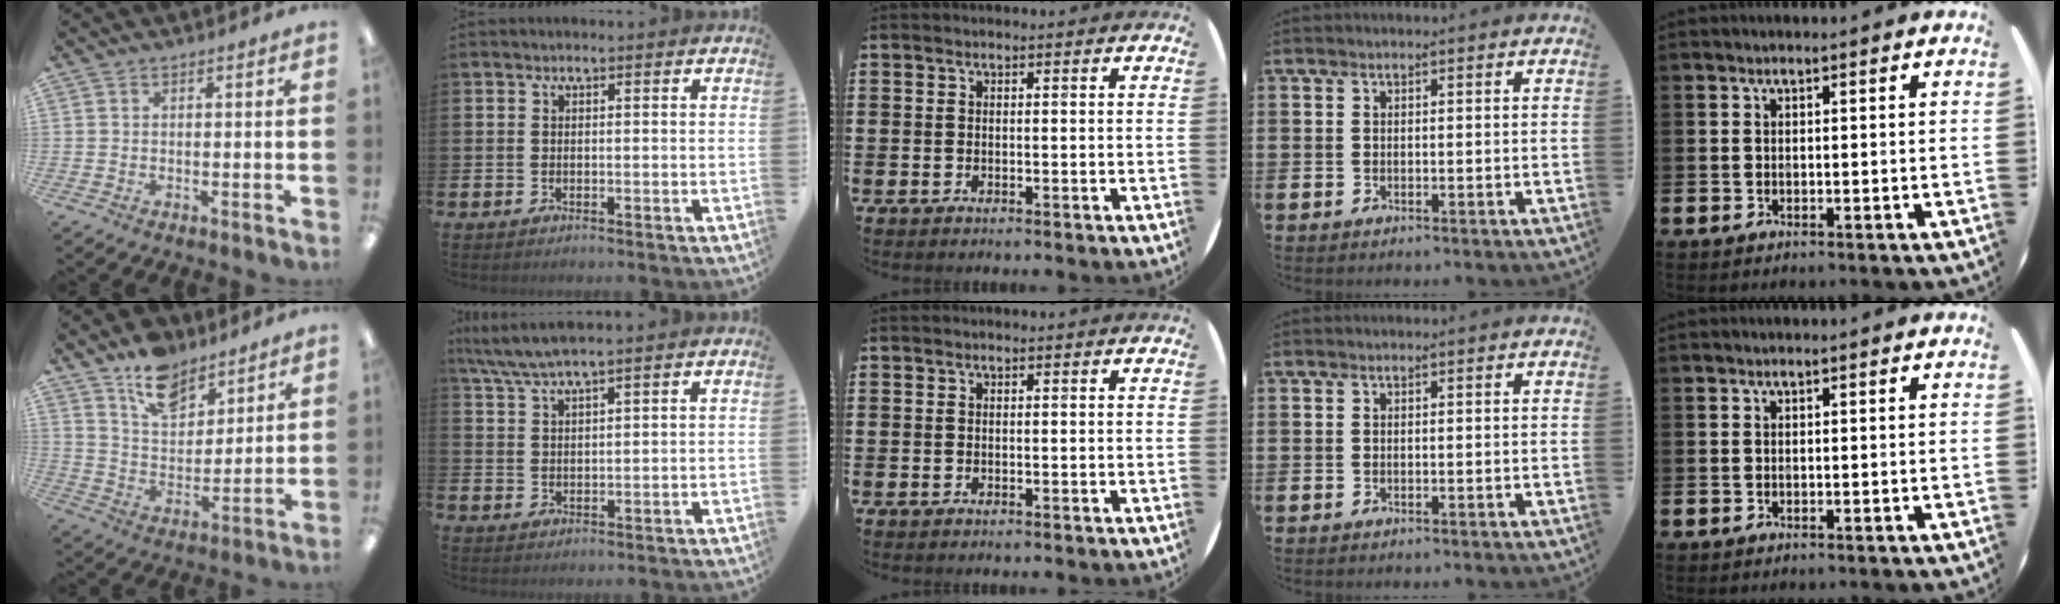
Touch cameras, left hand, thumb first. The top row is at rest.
{"thumb": {"total": 11.7, "force": [8.9, 6.3, 4.4], "torque": [-0.070, -0.049, 0.165]}, "index": {"total": 4.6, "force": [4.1, 0.0, 2.1], "torque": [-0.051, -0.012, 0.073]}}